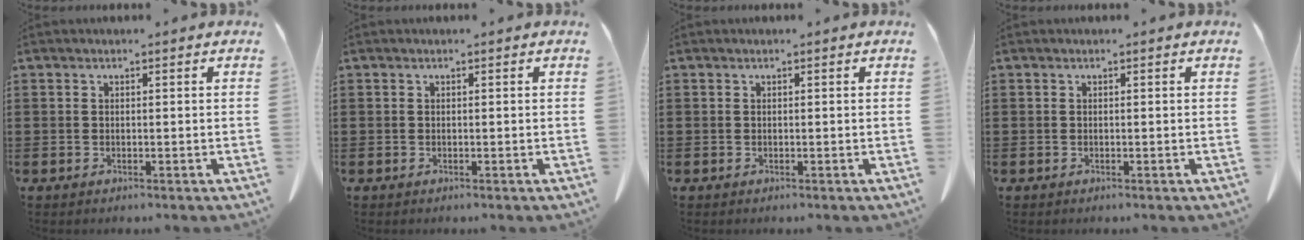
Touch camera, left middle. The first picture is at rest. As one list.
[{"total": 0.0}, {"total": 0.0}, {"total": 0.0}]